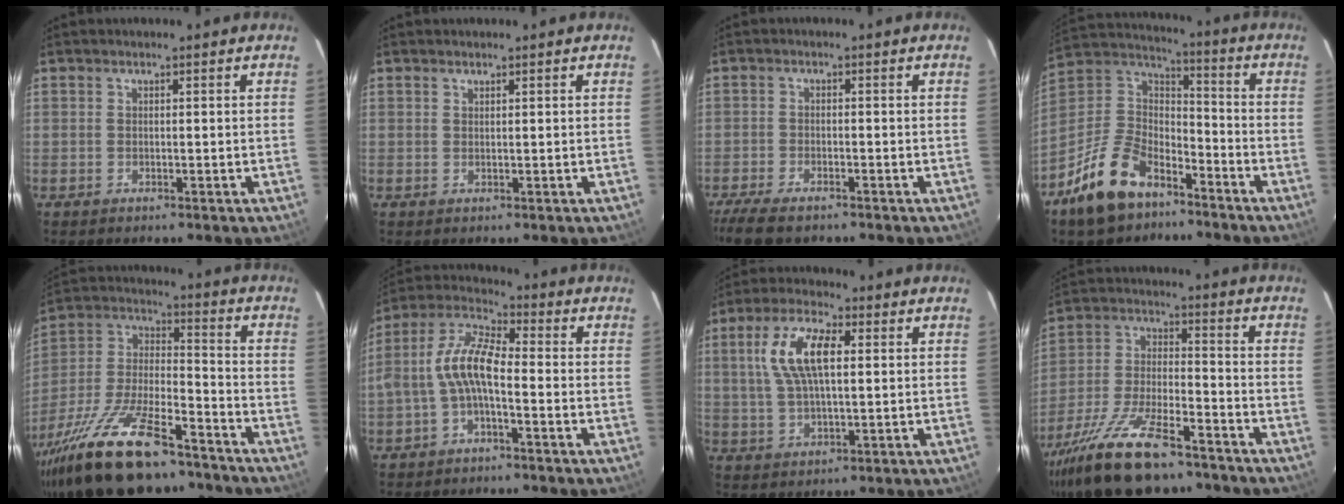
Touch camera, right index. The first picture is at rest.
{"total": 0.5, "force": [0.5, 0.0, 0.1], "torque": [-0.003, 0.000, 0.010]}
{"total": 7.6, "force": [-6.1, 2.1, 4.0], "torque": [-0.108, -0.027, -0.114]}
{"total": 17.1, "force": [-11.0, 9.3, 9.2], "torque": [-0.202, 0.017, -0.190]}
{"total": 25.6, "force": [-18.4, 8.2, 15.7], "torque": [-0.316, -0.024, -0.307]}
{"total": 8.9, "force": [-2.3, 3.3, 8.0], "torque": [-0.176, 0.019, -0.044]}
{"total": 10.9, "force": [2.6, 4.6, 9.6], "torque": [-0.191, 0.018, 0.050]}
{"total": 21.1, "force": [-15.8, 6.7, 12.4], "torque": [-0.256, -0.038, -0.270]}